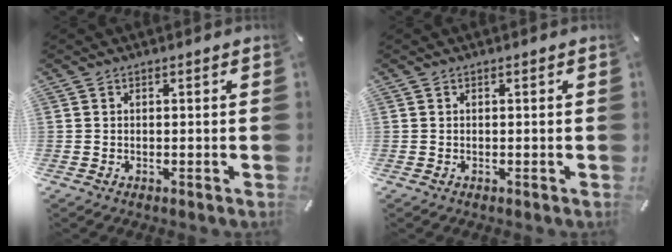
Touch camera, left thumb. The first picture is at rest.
{"total": 0.0}